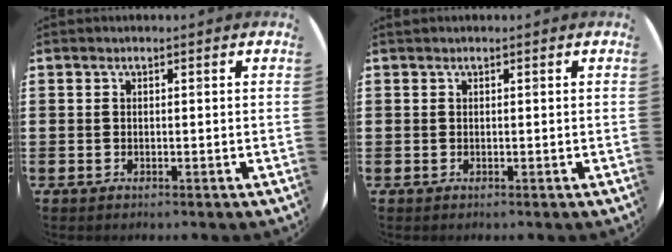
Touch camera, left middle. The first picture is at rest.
{"total": 0.0}